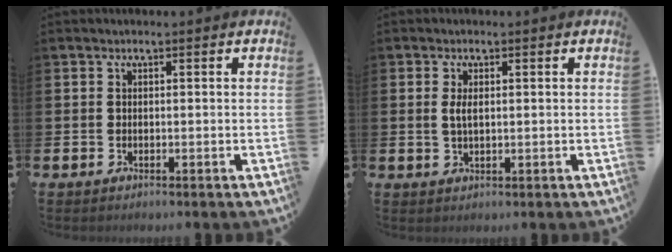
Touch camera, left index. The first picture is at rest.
{"total": 2.0, "force": [0.5, 0.8, 1.8], "torque": [-0.031, 0.001, 0.005]}